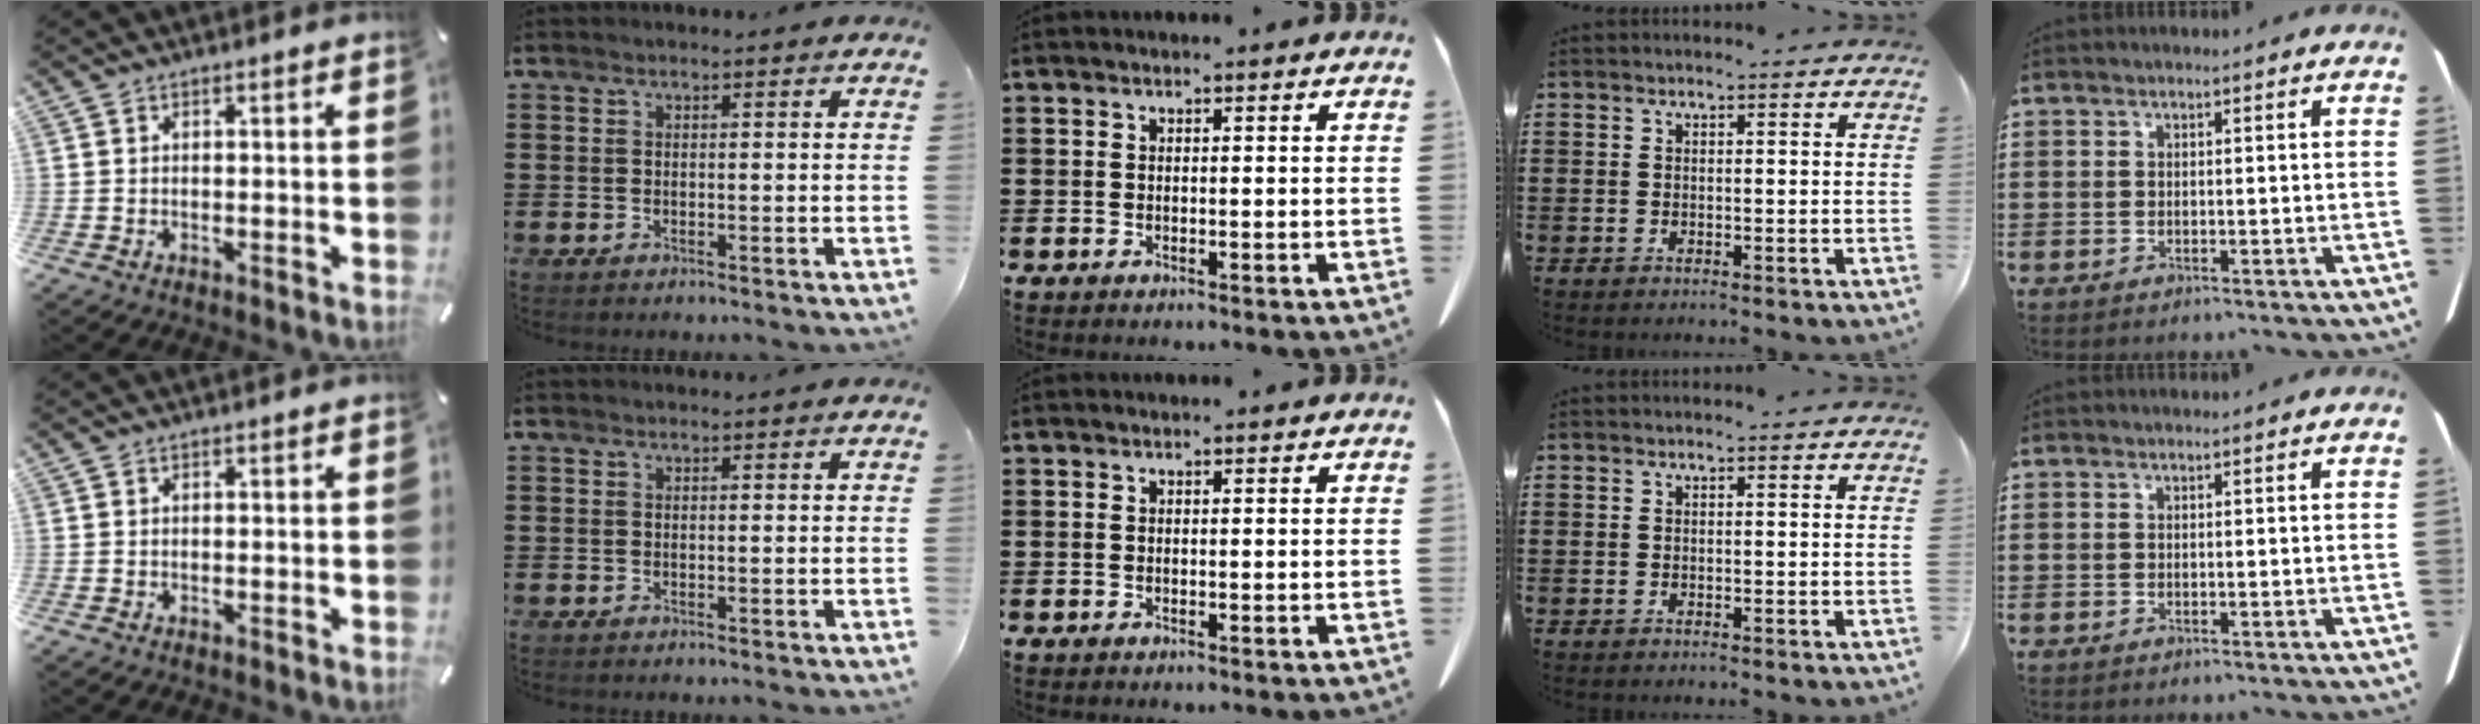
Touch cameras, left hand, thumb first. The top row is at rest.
{}